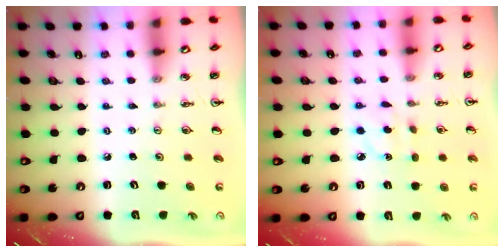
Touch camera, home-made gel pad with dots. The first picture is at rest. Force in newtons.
{"total": 3.3, "press": 3.2, "slide": 0.8}